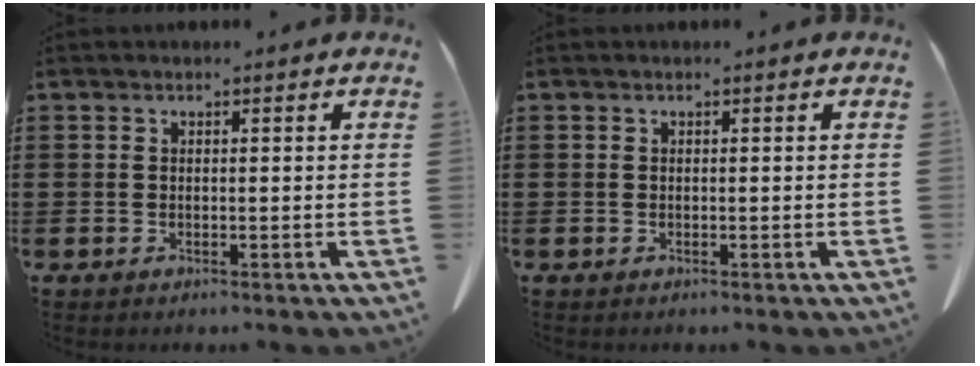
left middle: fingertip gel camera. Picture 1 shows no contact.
{"total": 0.0}